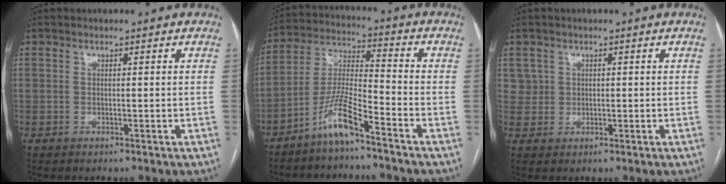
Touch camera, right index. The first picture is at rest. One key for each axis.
{"total": 8.2, "fx": -5.9, "fy": 0.3, "fz": 5.7, "tx": -0.126, "ty": -0.006, "tz": -0.120}
{"total": 2.6, "fx": 1.0, "fy": 2.3, "fz": -0.2, "tx": 0.020, "ty": 0.007, "tz": 0.014}